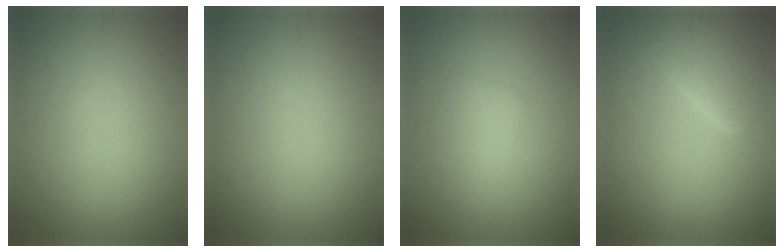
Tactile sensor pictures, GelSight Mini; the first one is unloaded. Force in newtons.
{"total": 0.0}
{"total": 1.9, "press": 1.9, "slide": 0.0}
{"total": 4.5, "press": 4.5, "slide": 0.2}